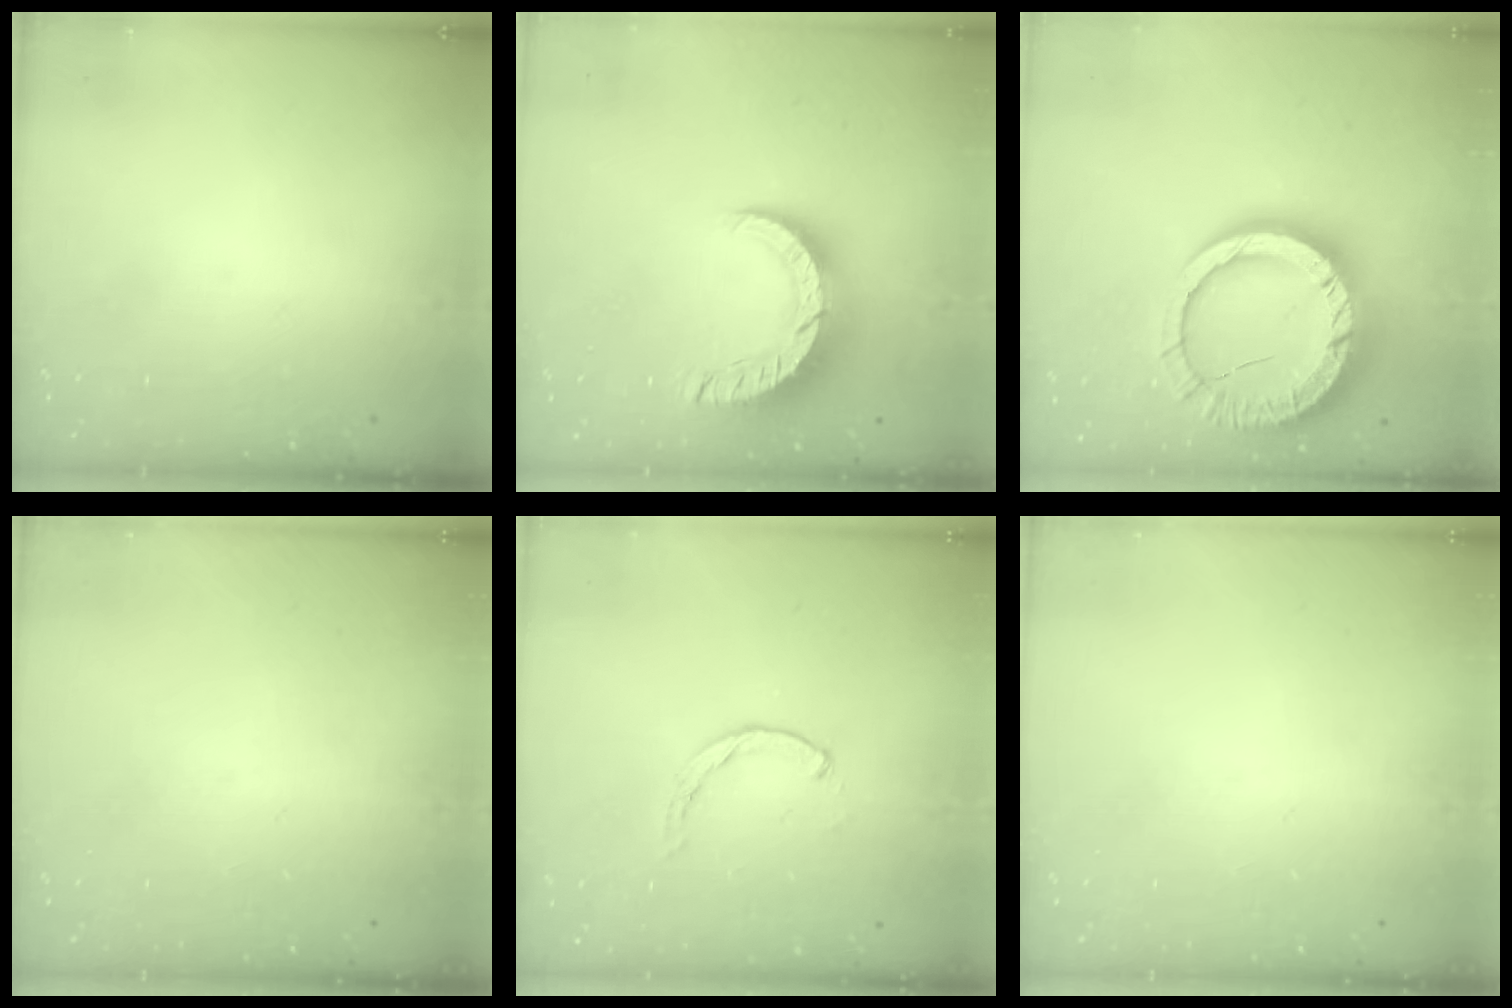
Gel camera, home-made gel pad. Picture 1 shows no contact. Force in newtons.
{"total": 10.3, "press": 10.2, "slide": 0.7}
{"total": 19.3, "press": 19.2, "slide": 1.7}
{"total": 0.0}
{"total": 0.0}
{"total": 0.0}